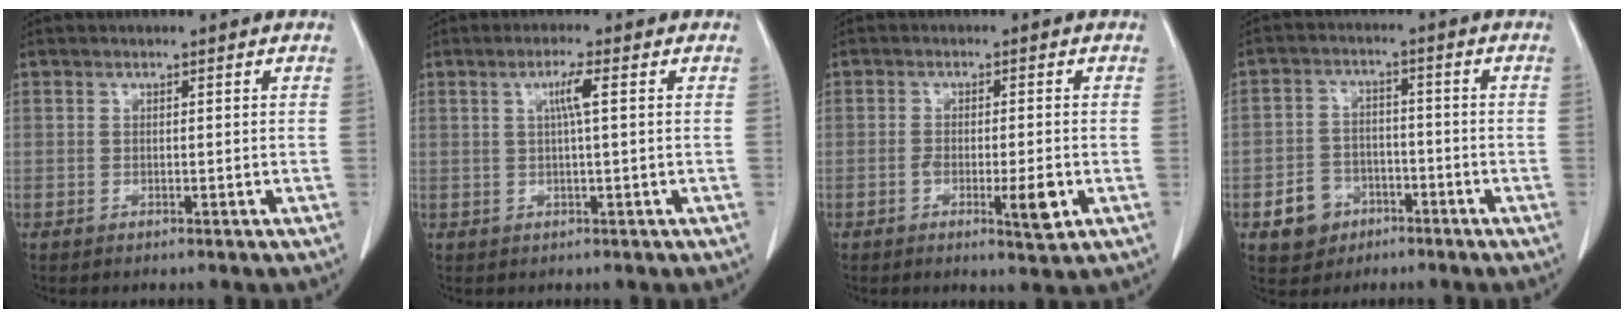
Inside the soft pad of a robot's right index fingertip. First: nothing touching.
{"total": 3.1, "force": [0.7, -0.3, 3.0], "torque": [-0.057, 0.003, 0.013]}
{"total": 4.9, "force": [-1.7, 0.8, 4.5], "torque": [-0.071, -0.005, -0.023]}
{"total": 6.2, "force": [-3.1, 5.1, 1.7], "torque": [-0.033, 0.015, -0.043]}